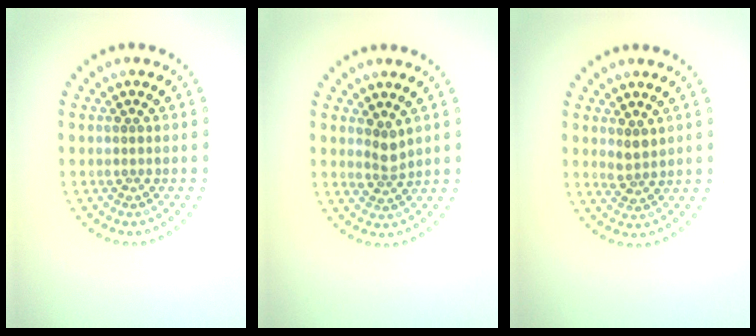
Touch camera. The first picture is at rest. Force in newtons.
{"total": 1.6, "press": 1.2, "slide": 1.0}
{"total": 1.6, "press": 1.4, "slide": 0.8}